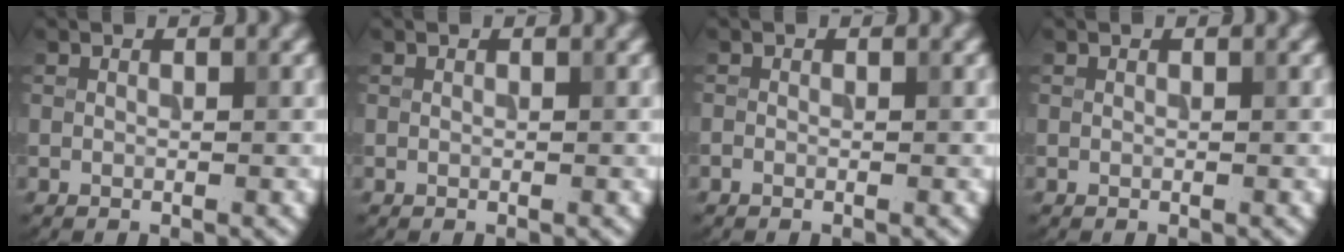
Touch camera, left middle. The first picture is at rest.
{"total": 0.0}
{"total": 0.0}
{"total": 0.0}